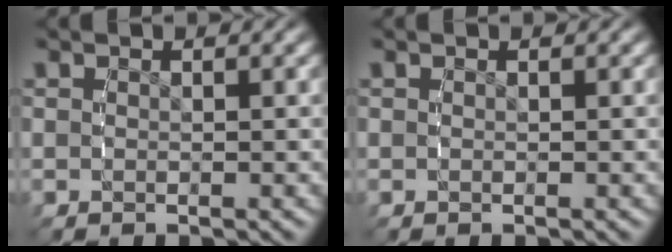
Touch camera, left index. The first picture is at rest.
{"total": 0.0}